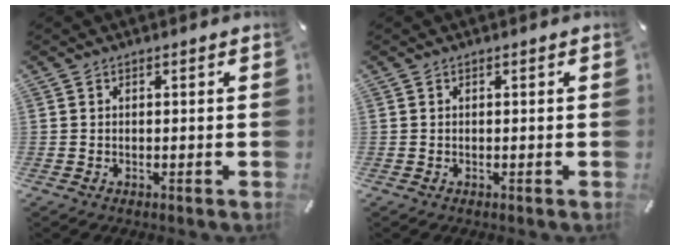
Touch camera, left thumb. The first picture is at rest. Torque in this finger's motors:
{"motor_torque": [0.00, 0.00, 0.01, -0.01, 0.00]}